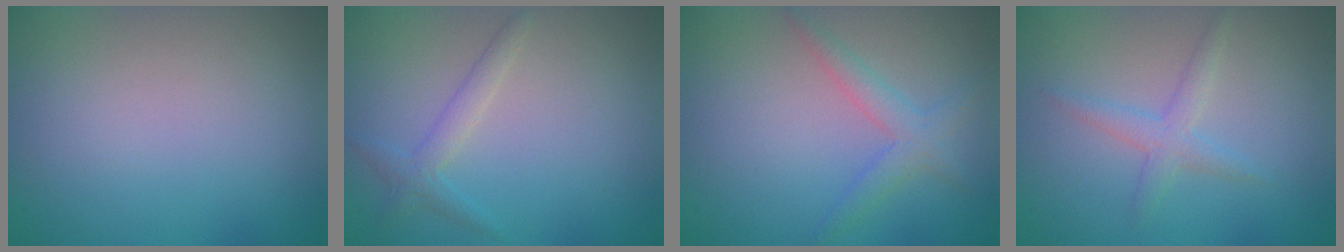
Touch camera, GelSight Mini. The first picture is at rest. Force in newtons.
{"total": 1.7, "press": 1.7, "slide": 0.1}
{"total": 2.2, "press": 2.2, "slide": 0.1}
{"total": 2.0, "press": 2.0, "slide": 0.1}